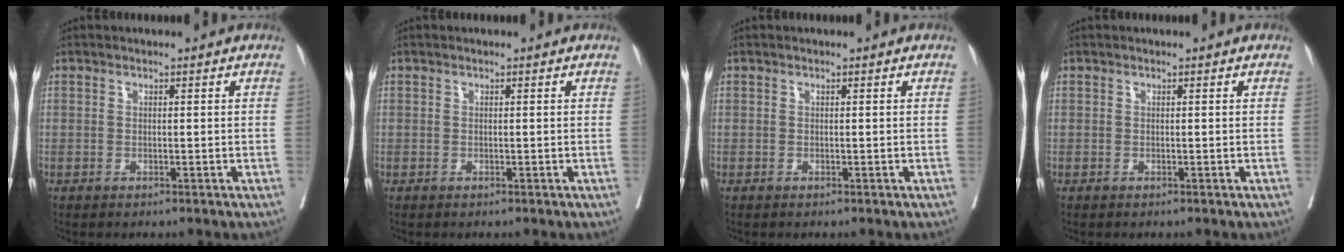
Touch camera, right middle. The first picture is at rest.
{"total": 0.0}
{"total": 0.0}
{"total": 0.0}